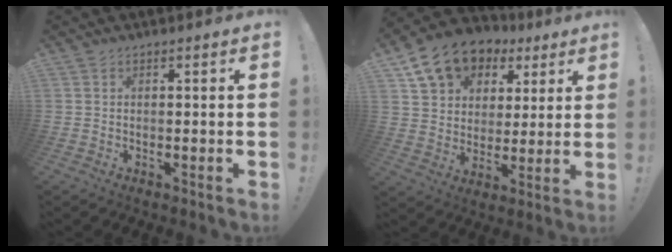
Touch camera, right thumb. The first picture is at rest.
{"total": 14.1, "force": [8.3, 9.9, 5.7], "torque": [-0.089, -0.047, 0.160]}